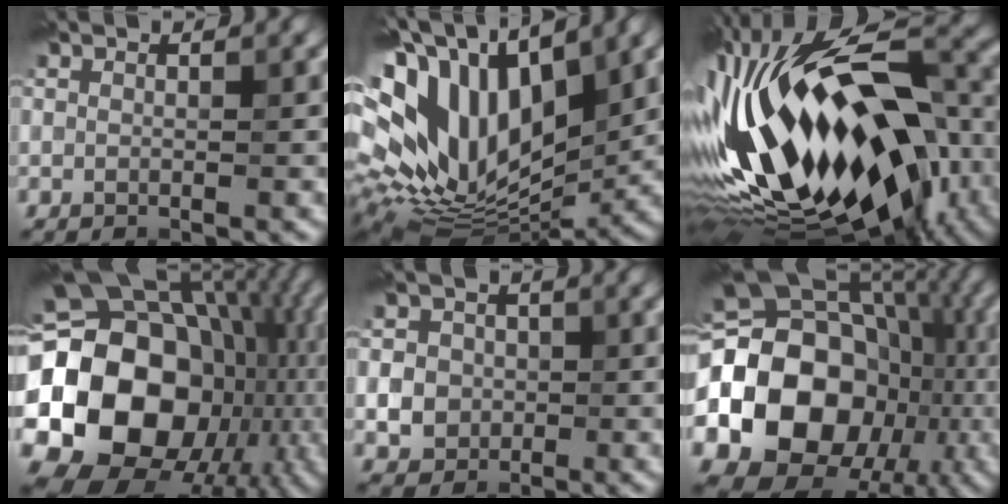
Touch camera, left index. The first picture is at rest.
{"total": 16.8, "force": [4.5, 9.8, 12.8], "torque": [-0.267, 0.010, 0.096]}
{"total": 20.3, "force": [-3.1, 10.3, 17.2], "torque": [-0.328, -0.022, -0.050]}
{"total": 23.5, "force": [-1.5, 19.5, 12.9], "torque": [-0.242, -0.015, -0.054]}
{"total": 4.0, "force": [-0.3, 3.7, 1.4], "torque": [-0.015, 0.011, -0.019]}
{"total": 19.0, "force": [-3.0, 15.4, 10.8], "torque": [-0.194, -0.019, -0.057]}